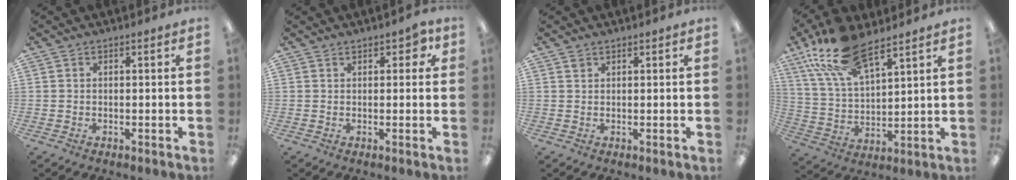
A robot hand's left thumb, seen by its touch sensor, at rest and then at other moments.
{"total": 3.4, "force": [1.4, 2.1, 2.3], "torque": [-0.029, 0.002, 0.021]}
{"total": 0.6, "force": [0.4, 0.4, -0.1], "torque": [0.001, -0.002, 0.009]}
{"total": 15.9, "force": [11.0, 6.2, 9.7], "torque": [-0.210, -0.040, 0.197]}